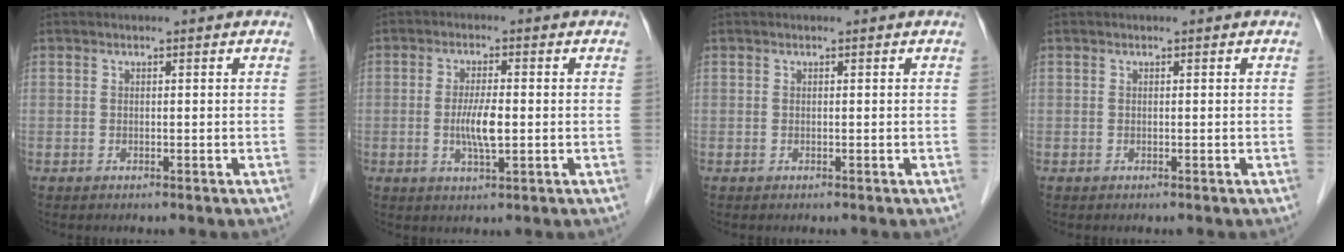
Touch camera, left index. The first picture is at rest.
{"total": 4.8, "force": [-0.6, 0.9, 4.7], "torque": [-0.096, -0.006, -0.010]}
{"total": 0.0}
{"total": 0.0}